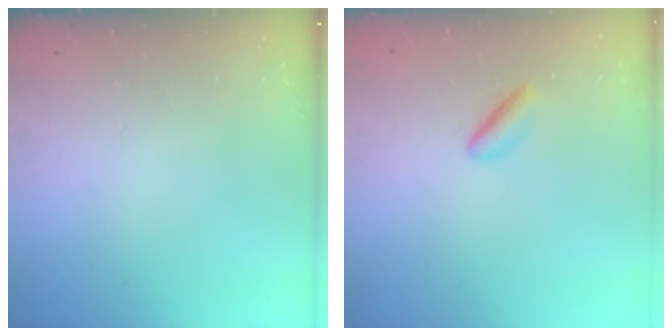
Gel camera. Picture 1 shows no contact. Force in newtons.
{"total": 2.3, "press": 2.2, "slide": 0.3}